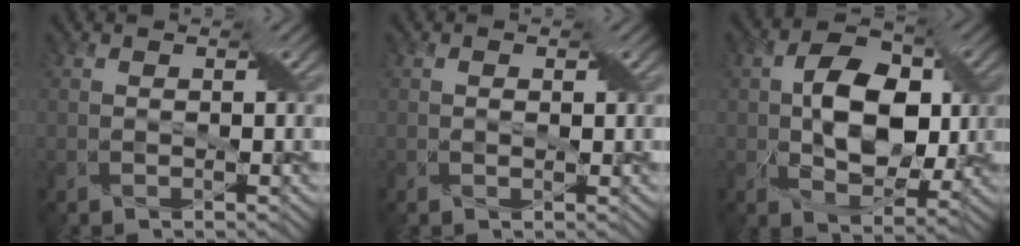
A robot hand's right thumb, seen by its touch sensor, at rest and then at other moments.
{"total": 0.9, "force": [0.2, 0.5, 0.8], "torque": [-0.011, 0.001, 0.003]}
{"total": 9.3, "force": [0.5, 5.8, 7.2], "torque": [-0.128, 0.002, 0.004]}